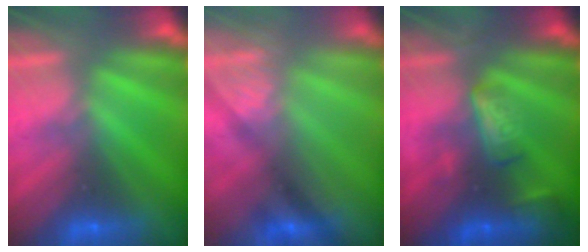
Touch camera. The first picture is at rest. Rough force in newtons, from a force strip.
{"total": 2.7}
{"total": 2.7}